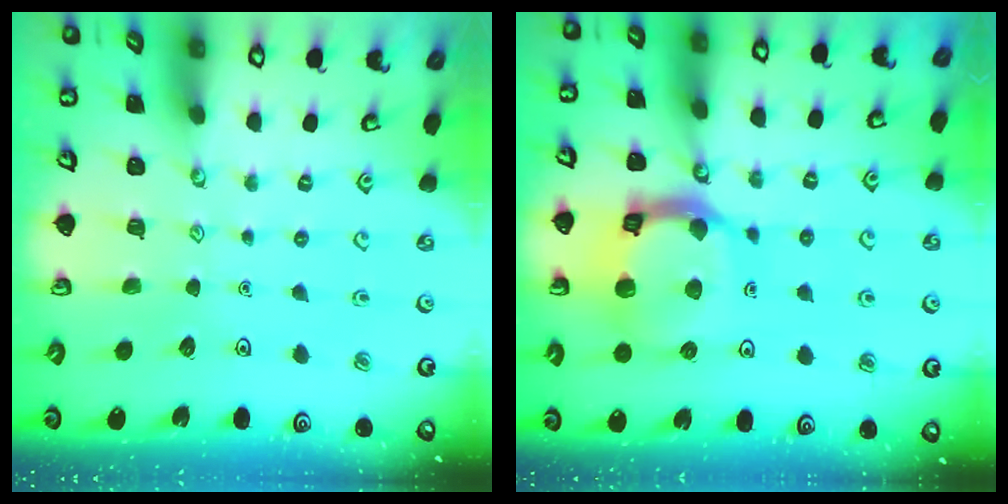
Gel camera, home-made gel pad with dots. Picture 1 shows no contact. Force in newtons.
{"total": 17.6, "press": 17.5, "slide": 2.1}